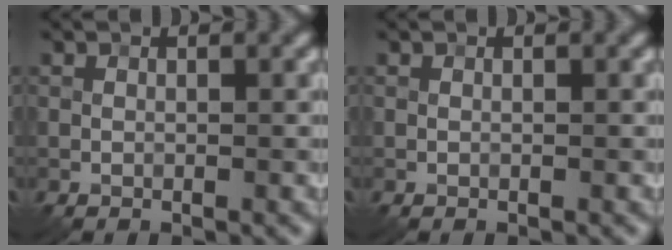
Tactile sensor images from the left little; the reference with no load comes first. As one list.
[{"total": 0.0}]